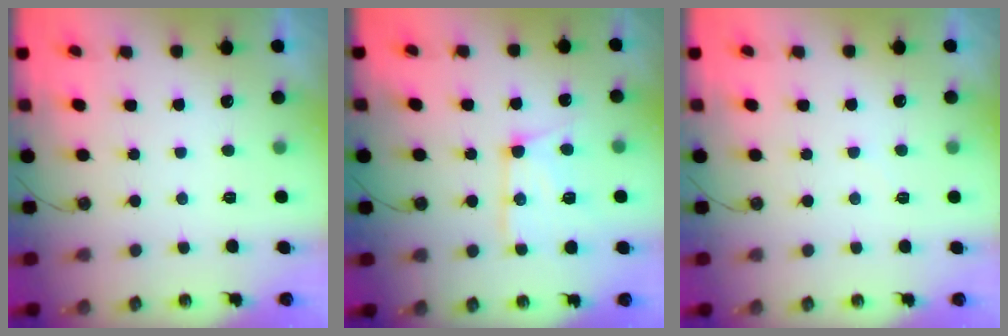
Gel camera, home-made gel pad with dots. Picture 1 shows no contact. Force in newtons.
{"total": 14.7, "press": 14.7, "slide": 1.4}
{"total": 2.2, "press": 2.2, "slide": 0.4}